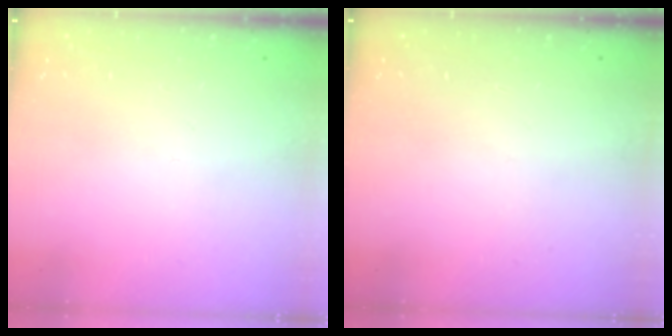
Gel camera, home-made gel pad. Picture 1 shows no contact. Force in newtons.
{"total": 0.0}